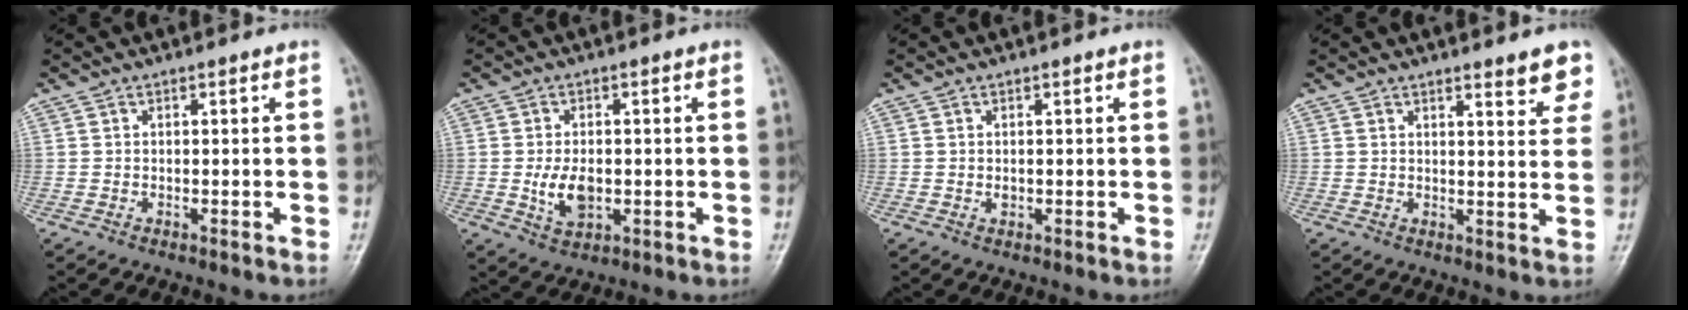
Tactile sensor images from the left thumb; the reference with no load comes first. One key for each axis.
{"total": 6.1, "fx": -0.7, "fy": 3.8, "fz": 4.7, "tx": -0.076, "ty": -0.006, "tz": -0.007}
{"total": 0.7, "fx": 0.0, "fy": 0.6, "fz": 0.4, "tx": -0.005, "ty": 0.000, "tz": 0.001}
{"total": 5.2, "fx": 4.0, "fy": 1.4, "fz": 3.1, "tx": -0.020, "ty": -0.024, "tz": 0.044}